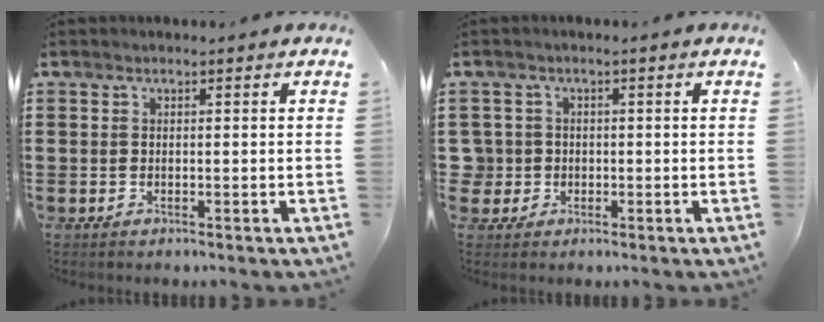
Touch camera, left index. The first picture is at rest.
{"total": 2.2, "force": [-0.3, 2.2, 0.2], "torque": [-0.024, 0.003, -0.012]}